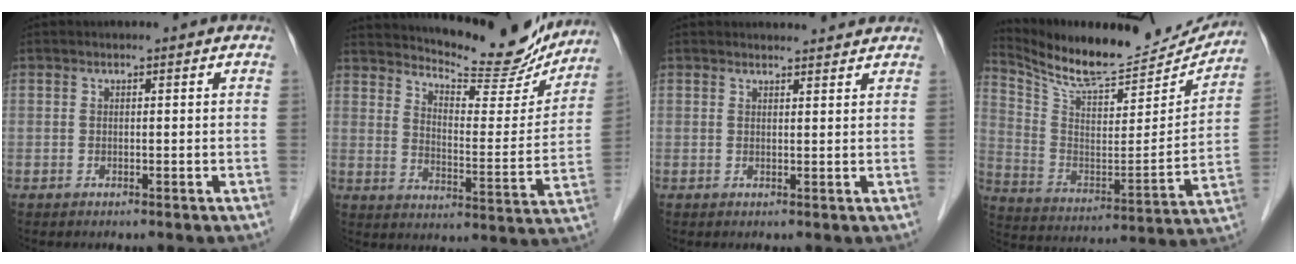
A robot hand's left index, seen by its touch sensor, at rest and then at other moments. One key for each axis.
{"total": 18.8, "fx": 17.3, "fy": 3.4, "fz": 6.5, "tx": -0.098, "ty": -0.040, "tz": 0.228}
{"total": 3.4, "fx": 3.4, "fy": 0.6, "fz": 0.3, "tx": -0.008, "ty": 0.006, "tz": 0.037}
{"total": 21.8, "fx": 20.2, "fy": 3.9, "fz": 7.2, "tx": -0.131, "ty": -0.047, "tz": 0.306}